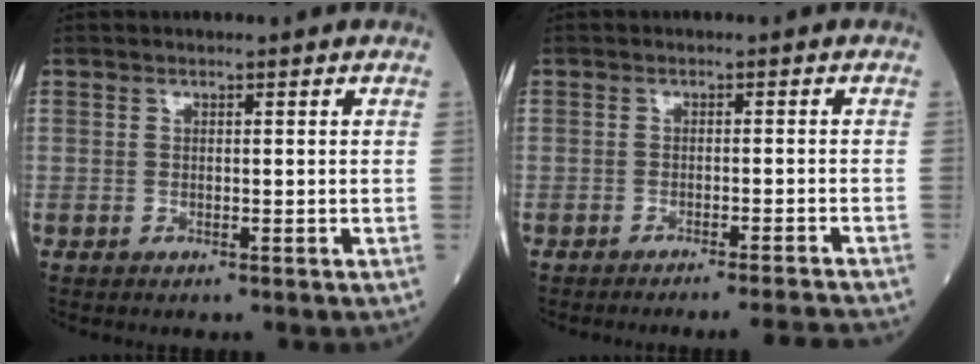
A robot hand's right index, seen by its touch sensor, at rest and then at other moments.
{"total": 6.6, "force": [-6.2, -2.0, 1.3], "torque": [-0.002, -0.011, -0.081]}